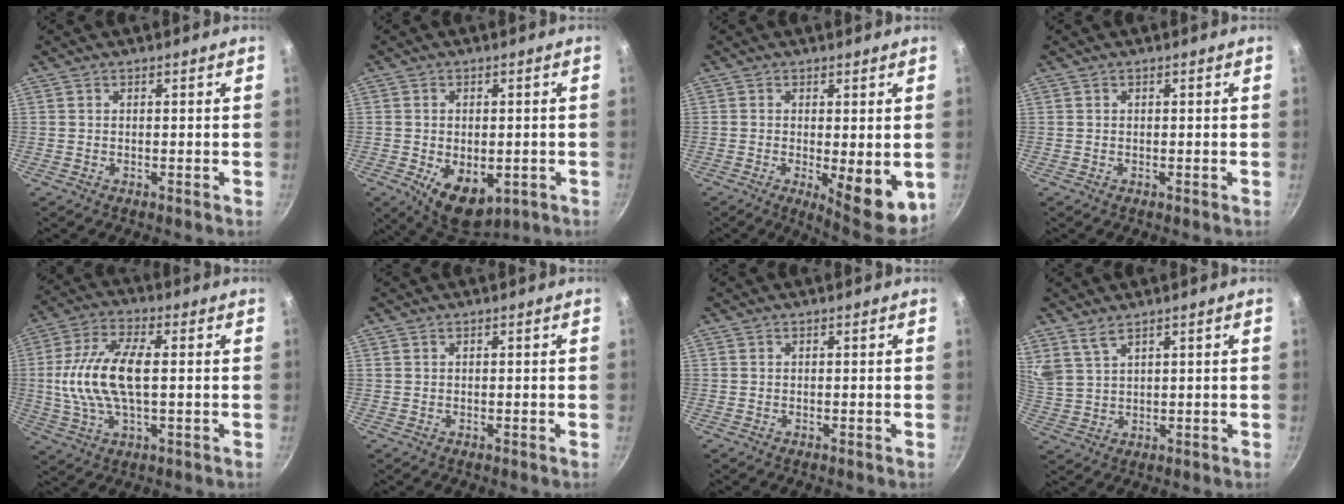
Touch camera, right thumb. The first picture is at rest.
{"total": 10.1, "force": [-2.7, 6.1, 7.5], "torque": [-0.088, -0.007, -0.023]}
{"total": 9.4, "force": [-1.4, 3.1, 8.8], "torque": [-0.103, -0.011, -0.009]}
{"total": 0.0}
{"total": 13.9, "force": [0.5, 6.2, 12.4], "torque": [-0.253, 0.014, 0.002]}
{"total": 0.0}
{"total": 0.0}
{"total": 4.3, "force": [3.2, 1.5, 2.4], "torque": [-0.048, -0.017, 0.077]}